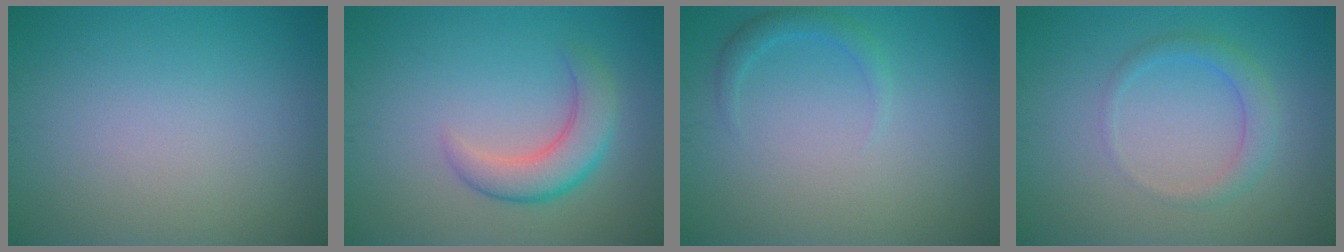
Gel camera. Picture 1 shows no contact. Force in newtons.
{"total": 3.9, "press": 3.9, "slide": 0.2}
{"total": 1.4, "press": 1.4, "slide": 0.1}
{"total": 2.2, "press": 2.2, "slide": 0.1}